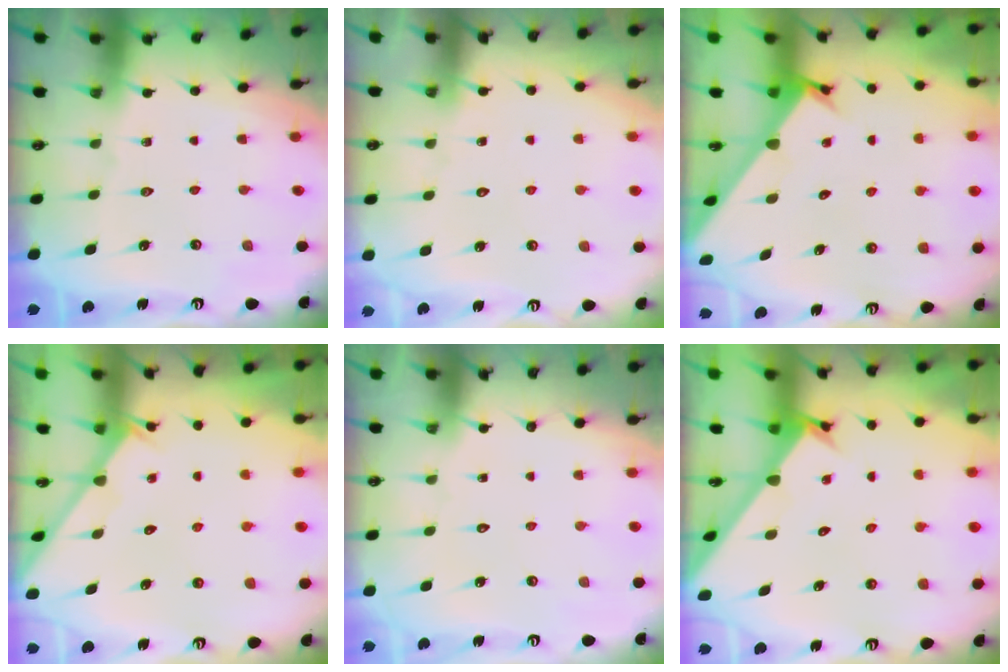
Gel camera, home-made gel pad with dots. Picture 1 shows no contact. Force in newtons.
{"total": 5.5, "press": 5.5, "slide": 0.4}
{"total": 2.1, "press": 2.1, "slide": 0.1}
{"total": 2.0, "press": 2.0, "slide": 0.1}
{"total": 1.5, "press": 1.5, "slide": 0.0}
{"total": 2.8, "press": 2.8, "slide": 0.3}